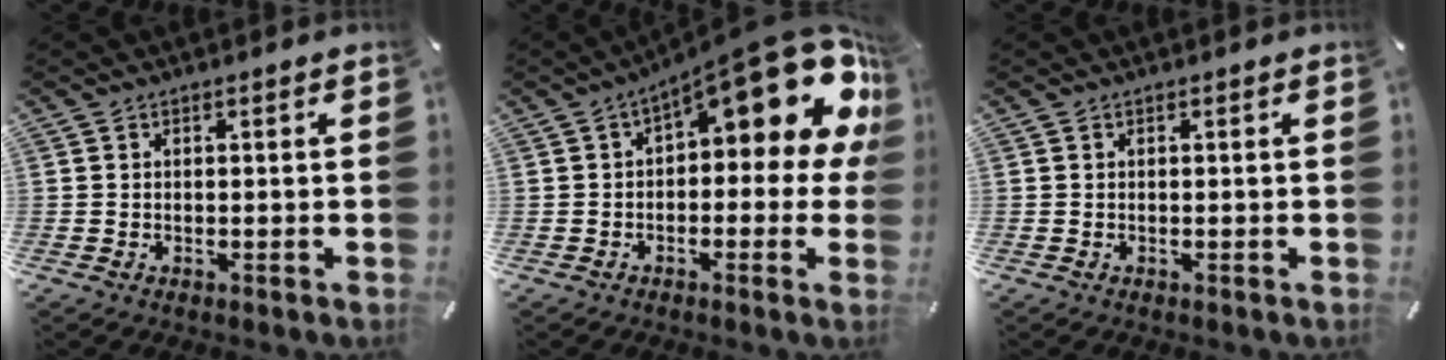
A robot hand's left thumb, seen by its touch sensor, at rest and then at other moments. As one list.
[{"total": 18.4, "force": [8.3, 7.4, 14.7], "torque": [-0.187, -0.062, 0.138]}, {"total": 0.0}]